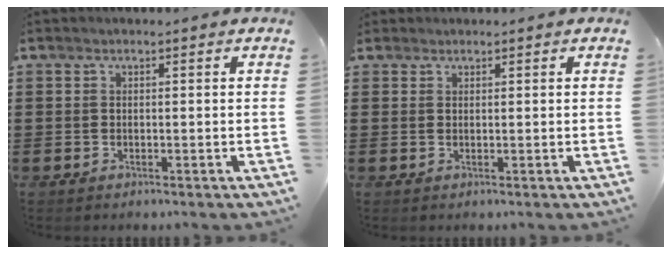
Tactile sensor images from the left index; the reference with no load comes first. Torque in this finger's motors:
{"motor_torque": [1.04, 1.10, 0.14, 0.08]}